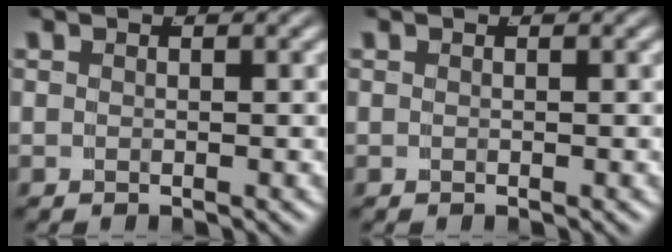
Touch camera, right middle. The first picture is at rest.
{"total": 0.0}